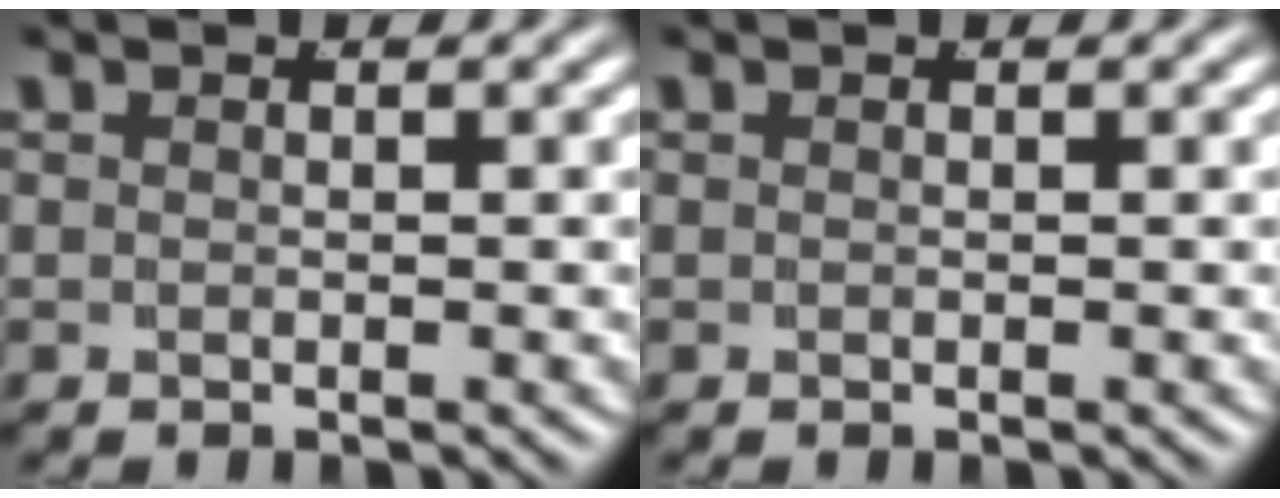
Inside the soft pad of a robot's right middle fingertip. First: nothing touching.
{"total": 0.0}